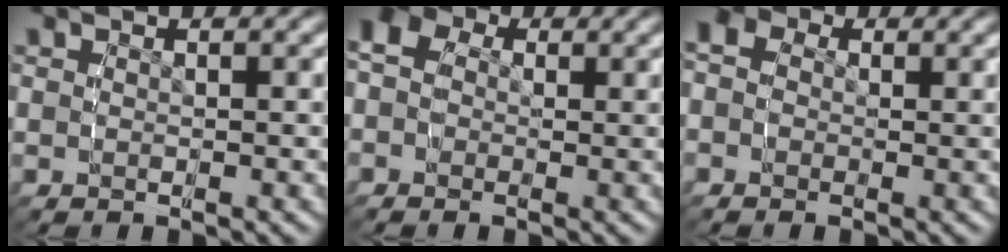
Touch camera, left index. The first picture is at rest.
{"total": 6.4, "force": [1.3, 5.5, 2.9], "torque": [-0.049, 0.010, -0.001]}
{"total": 4.7, "force": [0.7, 4.3, 1.8], "torque": [-0.029, 0.009, -0.010]}